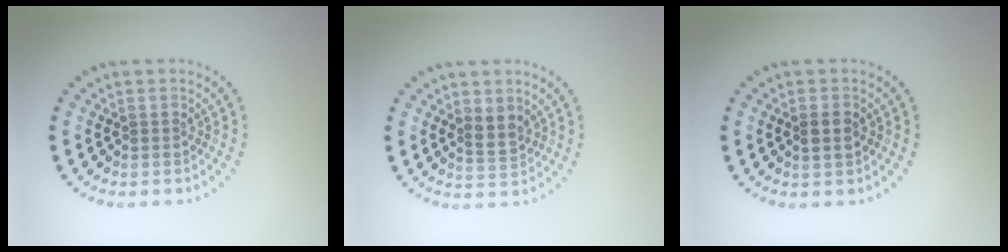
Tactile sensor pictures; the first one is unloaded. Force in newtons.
{"total": 1.8, "press": 1.5, "slide": 0.9}
{"total": 1.5, "press": 1.4, "slide": 0.4}